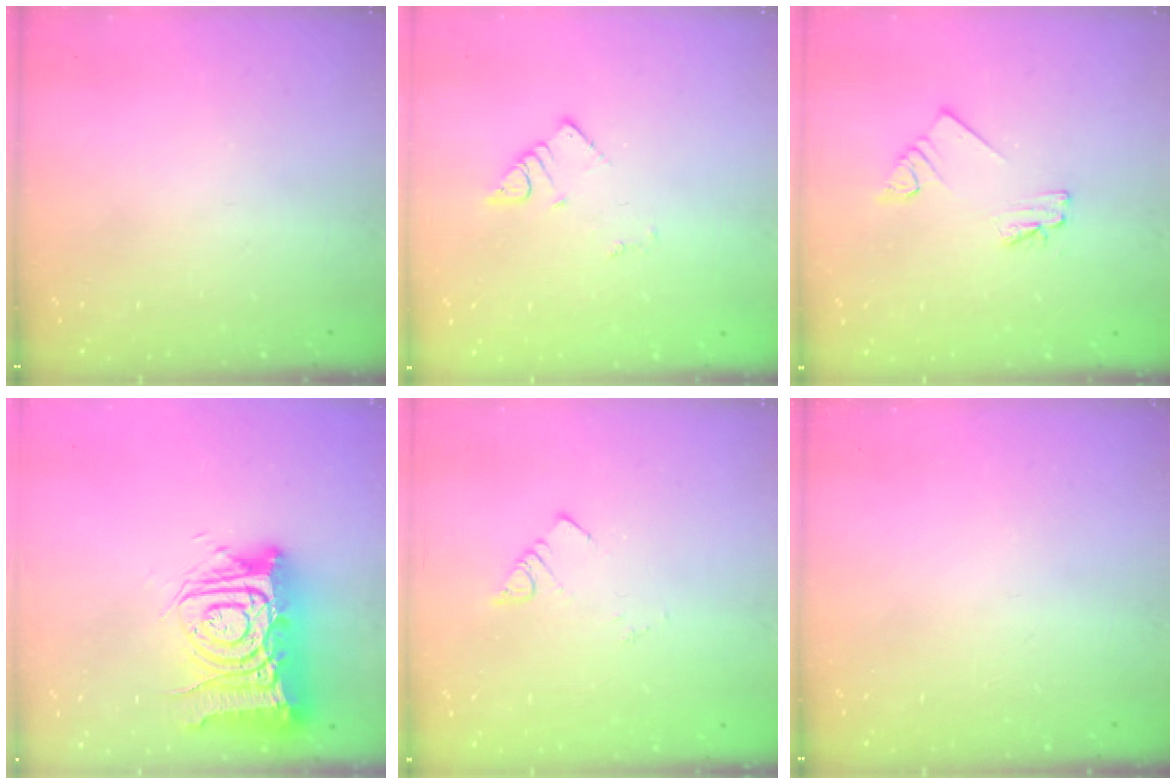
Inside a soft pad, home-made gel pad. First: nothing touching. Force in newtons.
{"total": 2.7, "press": 2.7, "slide": 0.4}
{"total": 2.3, "press": 2.3, "slide": 0.1}
{"total": 17.8, "press": 17.7, "slide": 1.9}
{"total": 1.9, "press": 1.9, "slide": 0.1}
{"total": 0.0}